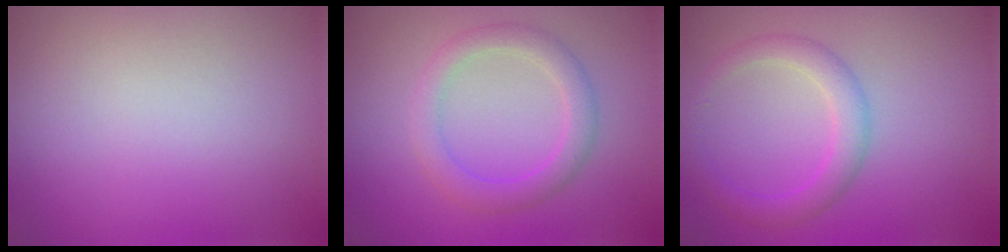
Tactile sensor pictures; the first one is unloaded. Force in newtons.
{"total": 2.9, "press": 2.9, "slide": 0.2}
{"total": 2.7, "press": 2.7, "slide": 0.1}